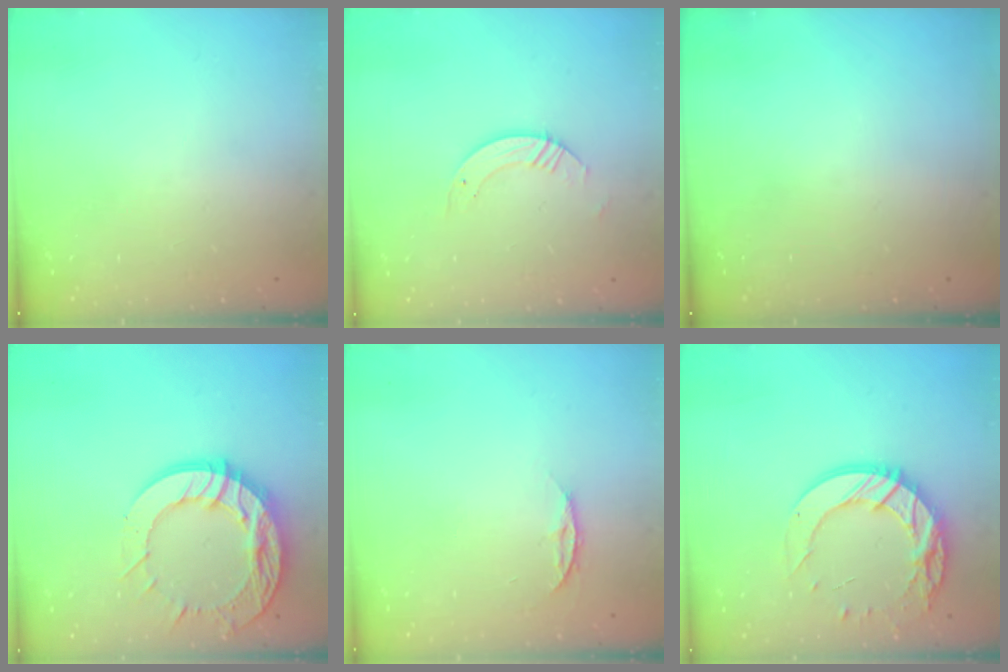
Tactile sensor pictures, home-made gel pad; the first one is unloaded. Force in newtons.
{"total": 3.8, "press": 3.8, "slide": 0.1}
{"total": 0.0}
{"total": 20.5, "press": 20.5, "slide": 1.9}
{"total": 4.4, "press": 4.4, "slide": 0.5}
{"total": 16.5, "press": 16.5, "slide": 1.4}